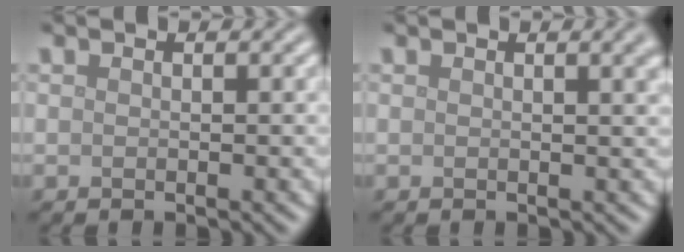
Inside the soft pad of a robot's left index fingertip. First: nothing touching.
{"total": 2.2, "force": [0.9, 0.7, 1.9], "torque": [-0.011, 0.008, 0.009]}